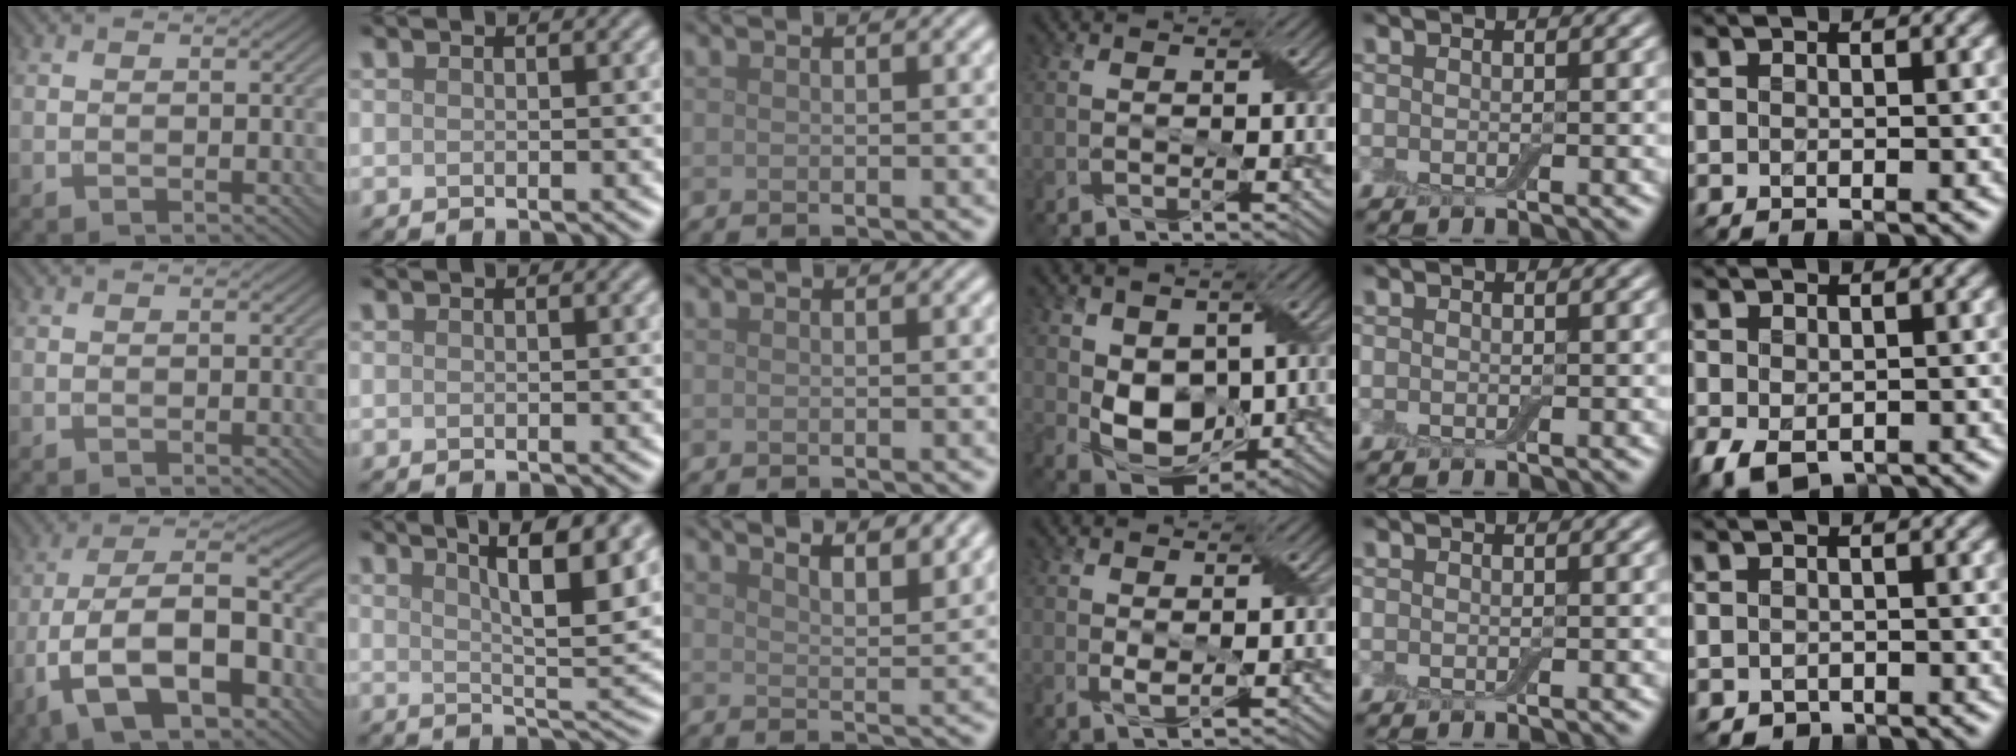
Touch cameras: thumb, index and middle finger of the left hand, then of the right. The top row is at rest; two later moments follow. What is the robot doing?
{"motion": "wrap", "object": "adhesive wrap"}